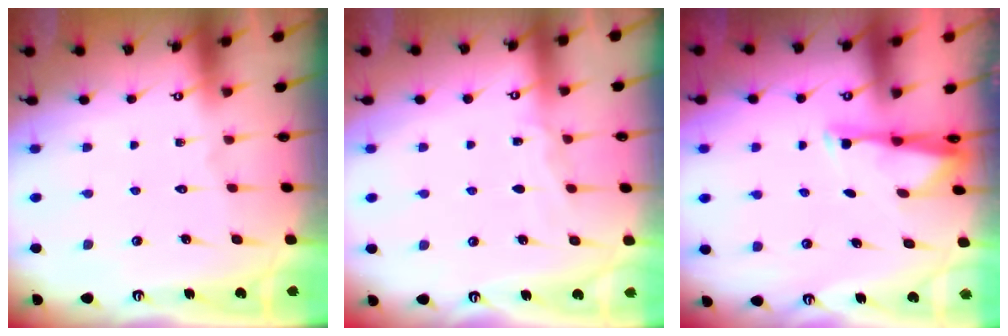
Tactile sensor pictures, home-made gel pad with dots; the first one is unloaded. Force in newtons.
{"total": 4.1, "press": 4.0, "slide": 0.5}
{"total": 2.9, "press": 2.9, "slide": 0.6}